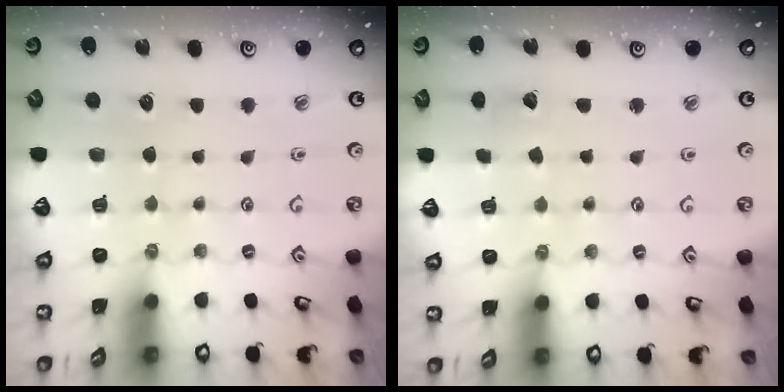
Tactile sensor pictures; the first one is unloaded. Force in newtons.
{"total": 2.1, "press": 2.1, "slide": 0.2}